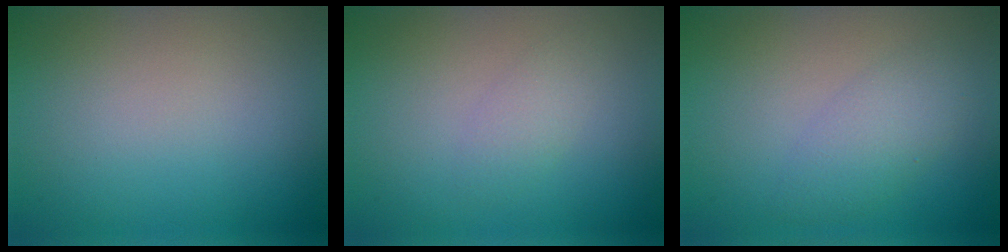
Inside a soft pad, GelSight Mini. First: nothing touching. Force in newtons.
{"total": 1.5, "press": 1.5, "slide": 0.0}
{"total": 2.8, "press": 2.8, "slide": 0.2}